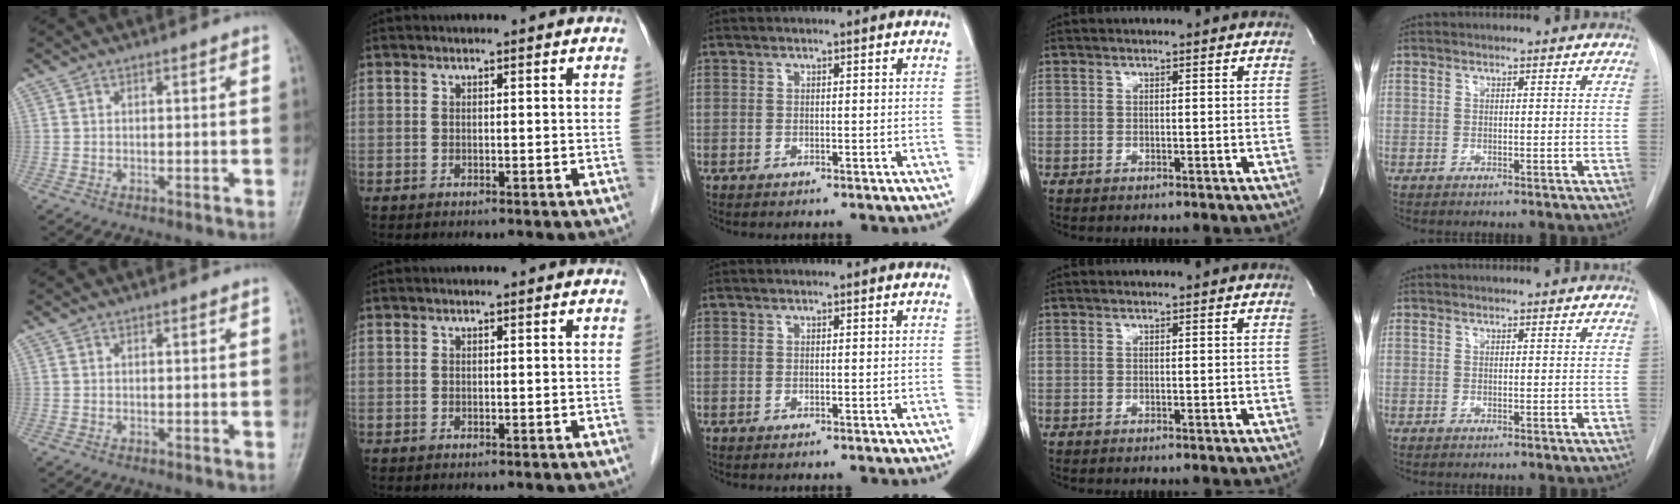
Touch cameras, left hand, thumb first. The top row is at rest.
{}